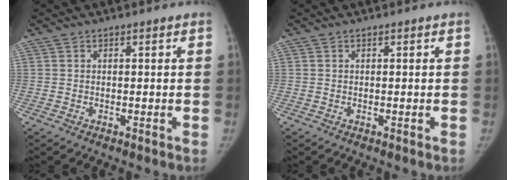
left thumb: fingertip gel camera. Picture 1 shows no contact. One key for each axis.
{"total": 0.0}